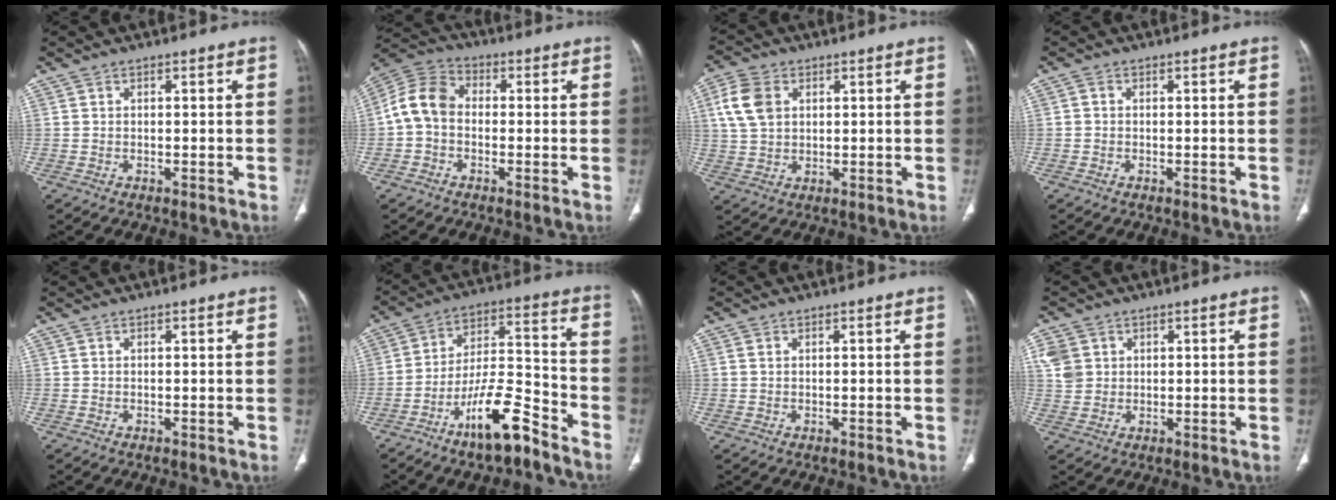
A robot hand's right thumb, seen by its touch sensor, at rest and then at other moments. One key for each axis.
{"total": 9.0, "fx": -0.7, "fy": 6.7, "fz": 5.9, "tx": -0.108, "ty": 0.026, "tz": -0.030}
{"total": 8.2, "fx": 2.5, "fy": 5.7, "fz": 5.3, "tx": -0.107, "ty": 0.002, "tz": 0.051}
{"total": 0.6, "fx": -0.1, "fy": 0.4, "fz": 0.4, "tx": -0.007, "ty": 0.000, "tz": -0.006}
{"total": 0.0}
{"total": 13.5, "fx": -9.3, "fy": 3.8, "fz": 9.0, "tx": -0.156, "ty": 0.080, "tz": -0.164}
{"total": 0.7, "fx": 0.4, "fy": 0.4, "fz": 0.4, "tx": -0.012, "ty": 0.006, "tz": 0.009}
{"total": 5.3, "fx": 1.9, "fy": 4.4, "fz": 2.3, "tx": -0.035, "ty": 0.001, "tz": 0.046}